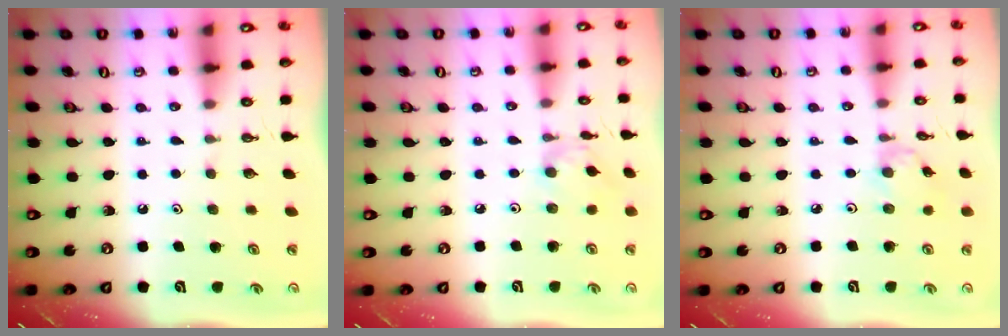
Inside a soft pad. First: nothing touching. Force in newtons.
{"total": 2.9, "press": 2.9, "slide": 0.2}
{"total": 1.7, "press": 1.6, "slide": 0.4}